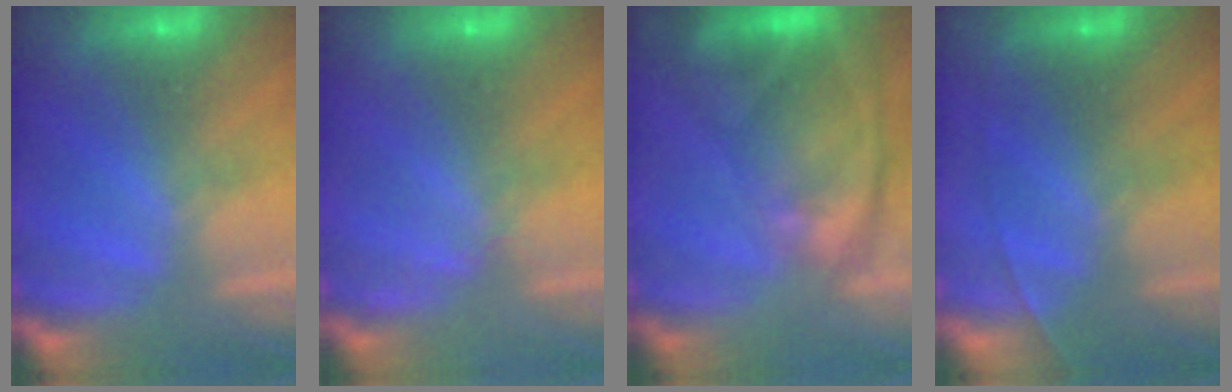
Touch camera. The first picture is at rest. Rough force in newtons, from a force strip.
{"total": 2.1}
{"total": 8.0}
{"total": 1.5}